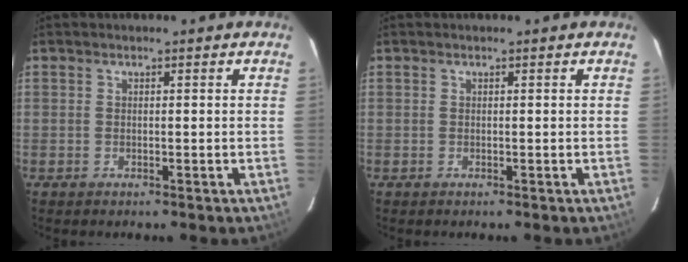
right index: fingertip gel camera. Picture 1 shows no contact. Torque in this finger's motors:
{"motor_torque": [0.00, 0.00, 0.00, 0.00]}